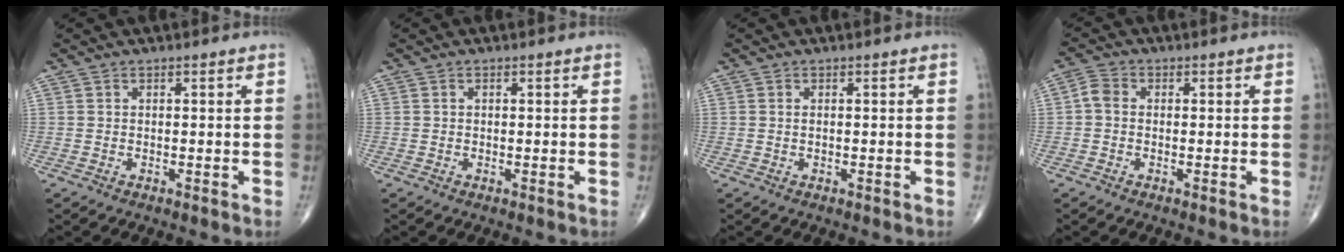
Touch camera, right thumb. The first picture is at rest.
{"total": 0.0}
{"total": 0.5, "force": [0.1, 0.2, 0.5], "torque": [-0.013, 0.001, 0.004]}
{"total": 2.7, "force": [-0.2, 2.1, 1.8], "torque": [-0.032, 0.007, -0.013]}